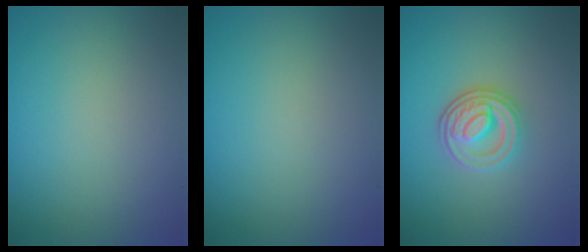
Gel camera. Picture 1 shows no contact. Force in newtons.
{"total": 0.0}
{"total": 3.6, "press": 3.0, "slide": 1.9}